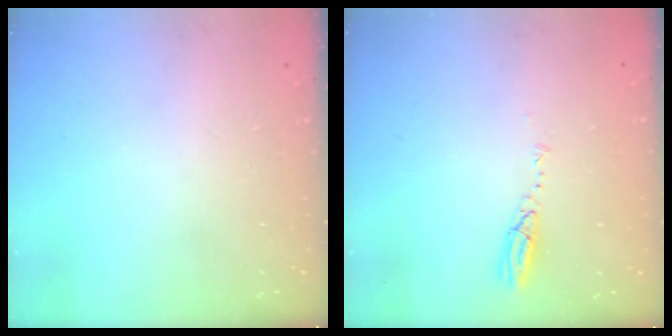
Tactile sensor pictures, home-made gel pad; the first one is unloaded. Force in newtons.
{"total": 3.7, "press": 3.7, "slide": 0.1}